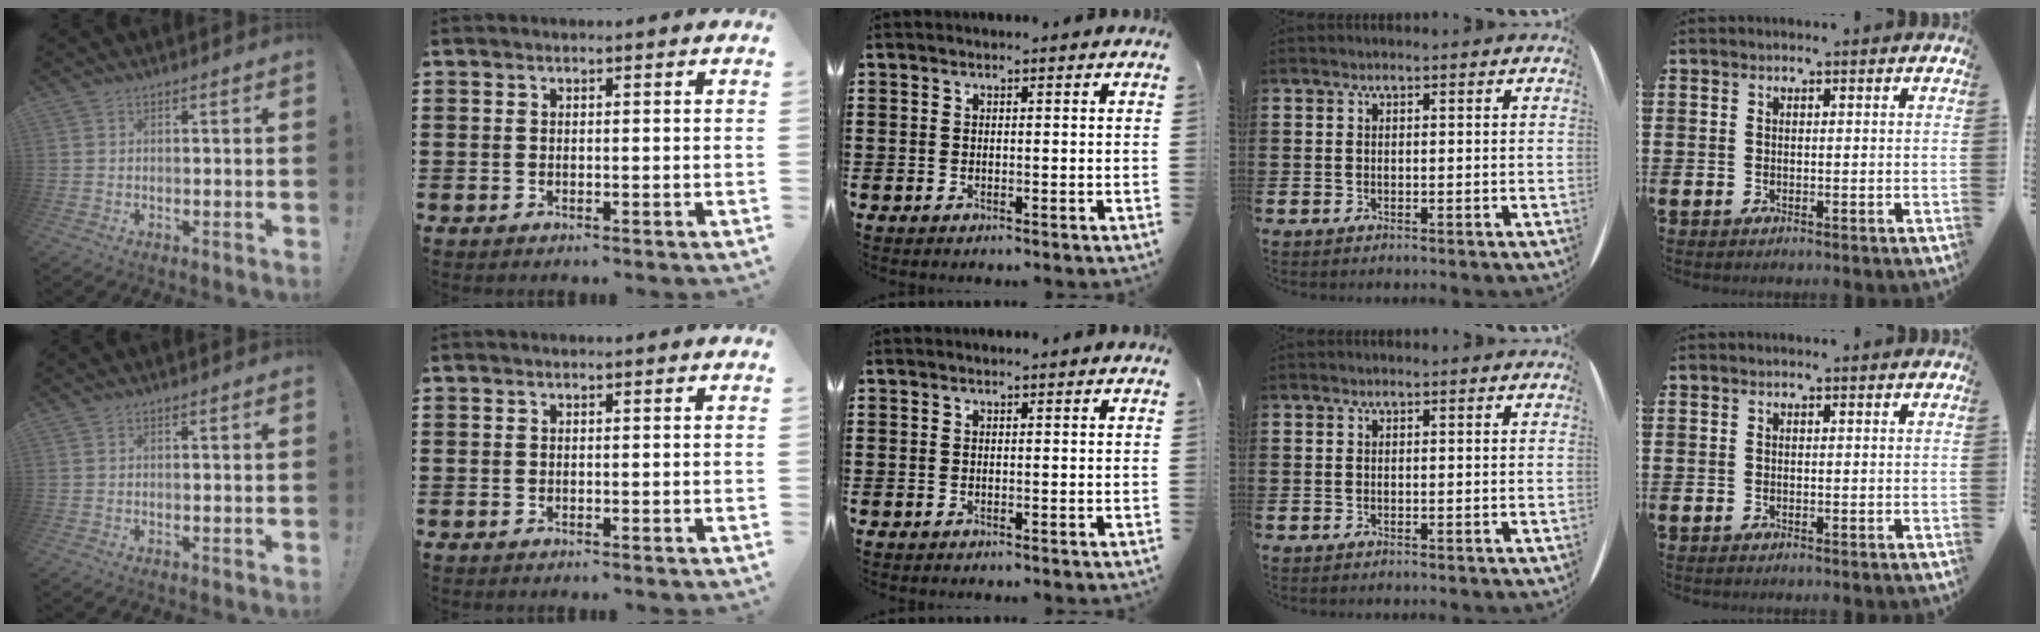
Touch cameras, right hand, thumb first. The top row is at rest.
{}